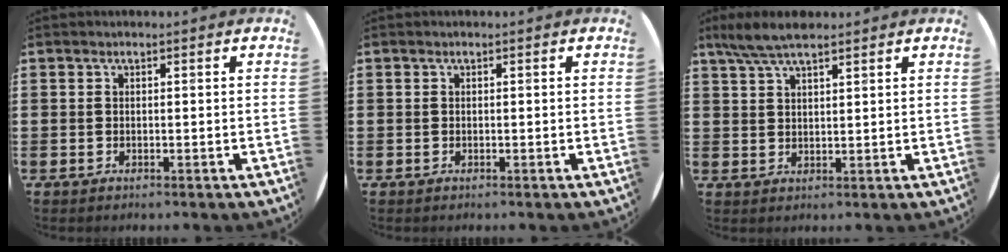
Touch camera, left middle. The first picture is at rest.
{"total": 0.0}
{"total": 5.2, "force": [4.3, 1.0, 2.8], "torque": [-0.064, -0.003, 0.078]}